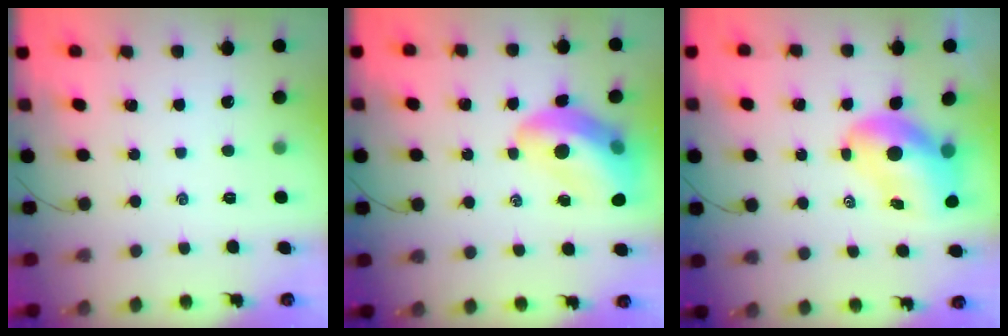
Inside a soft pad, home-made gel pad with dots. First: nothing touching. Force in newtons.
{"total": 14.2, "press": 13.7, "slide": 3.7}
{"total": 10.2, "press": 9.8, "slide": 2.9}